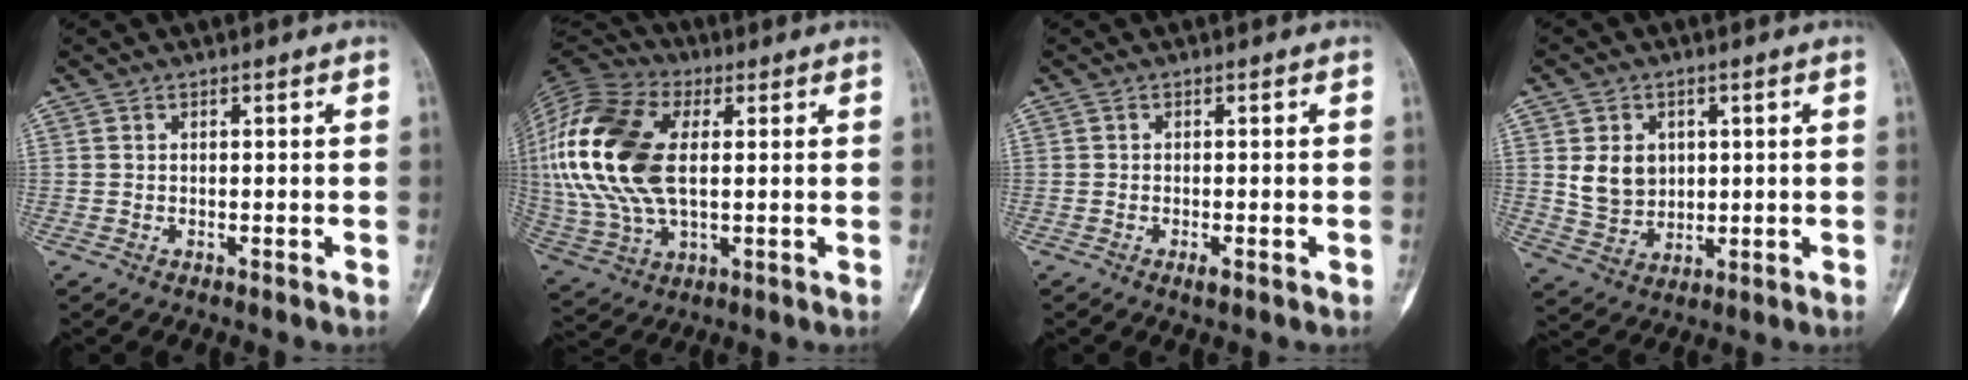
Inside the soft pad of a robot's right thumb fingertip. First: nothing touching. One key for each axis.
{"total": 22.6, "fx": 3.0, "fy": 12.8, "fz": 18.4, "tx": -0.405, "ty": 0.003, "tz": 0.049}
{"total": 1.6, "fx": -0.7, "fy": 0.5, "fz": 1.3, "tx": -0.016, "ty": 0.000, "tz": -0.009}
{"total": 7.4, "fx": 1.6, "fy": 6.2, "fz": 3.8, "tx": -0.037, "ty": -0.012, "tz": 0.041}